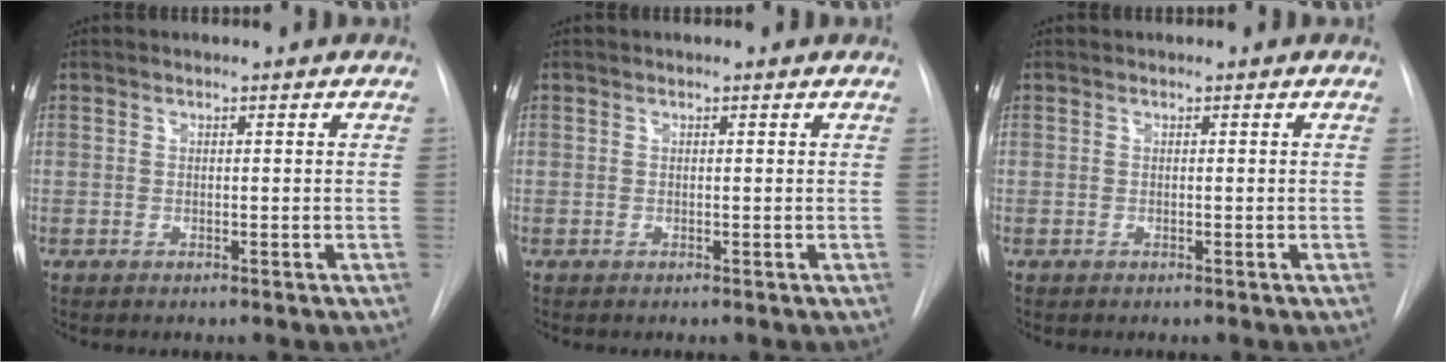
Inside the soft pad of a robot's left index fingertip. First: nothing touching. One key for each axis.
{"total": 0.0}
{"total": 0.0}